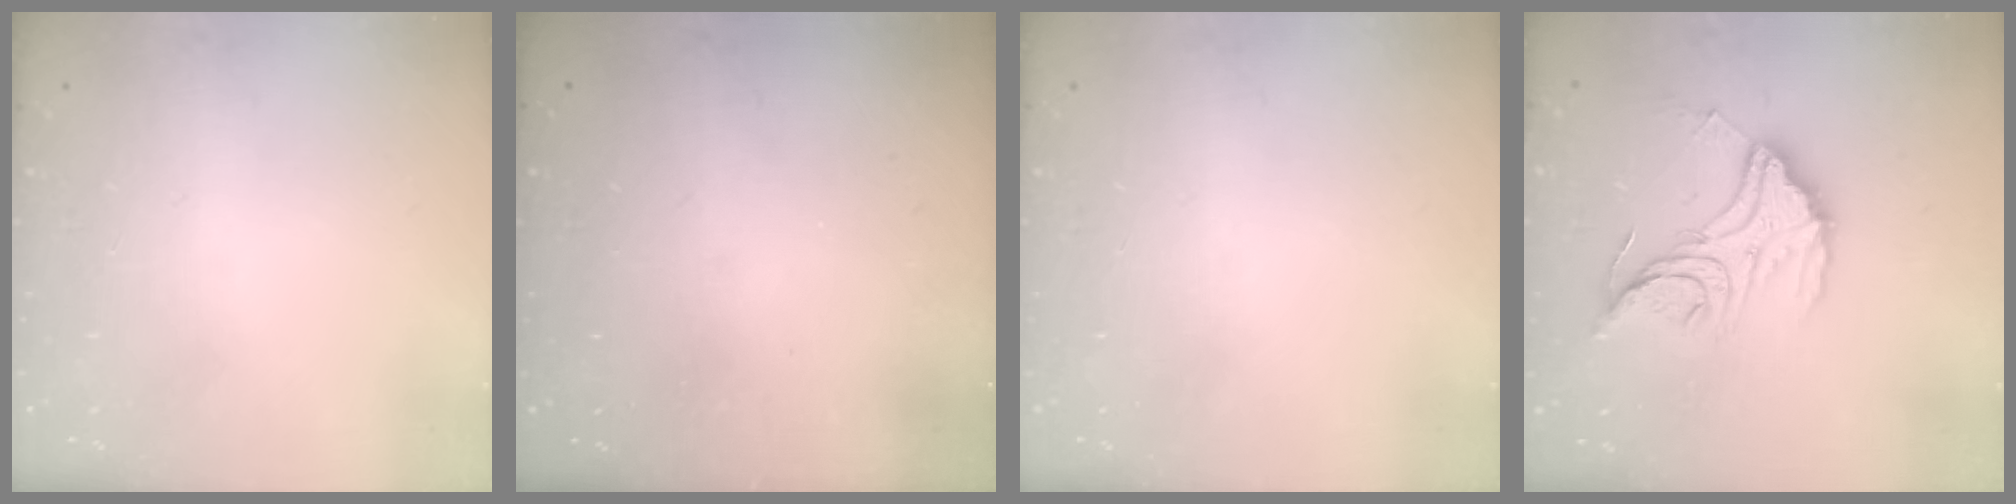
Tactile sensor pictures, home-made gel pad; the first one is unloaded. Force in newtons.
{"total": 3.1, "press": 3.1, "slide": 0.1}
{"total": 0.0}
{"total": 16.3, "press": 16.3, "slide": 1.3}